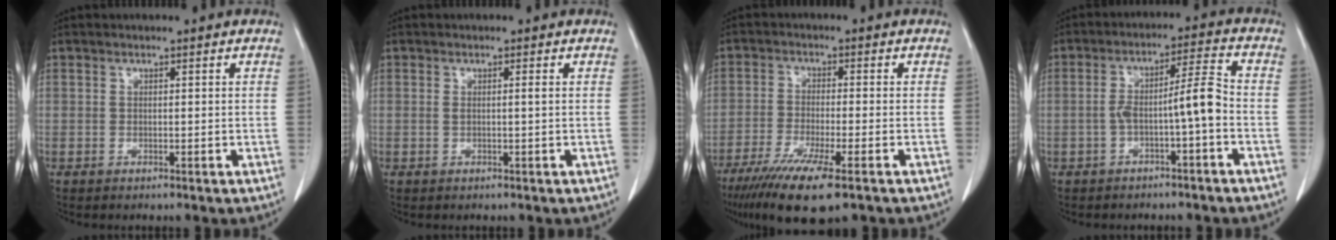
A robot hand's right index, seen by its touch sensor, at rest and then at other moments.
{"total": 0.9, "force": [0.2, -0.1, 0.9], "torque": [-0.018, 0.000, 0.003]}
{"total": 11.5, "force": [-7.5, 1.3, 8.7], "torque": [-0.150, -0.030, -0.120]}
{"total": 6.4, "force": [-1.9, 0.1, 6.1], "torque": [-0.105, 0.026, -0.027]}